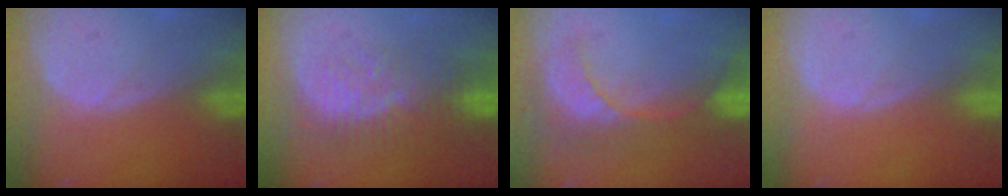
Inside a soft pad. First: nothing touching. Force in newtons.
{"total": 8.3, "press": 7.8, "slide": 2.9}
{"total": 8.4, "press": 7.6, "slide": 3.6}
{"total": 0.0}